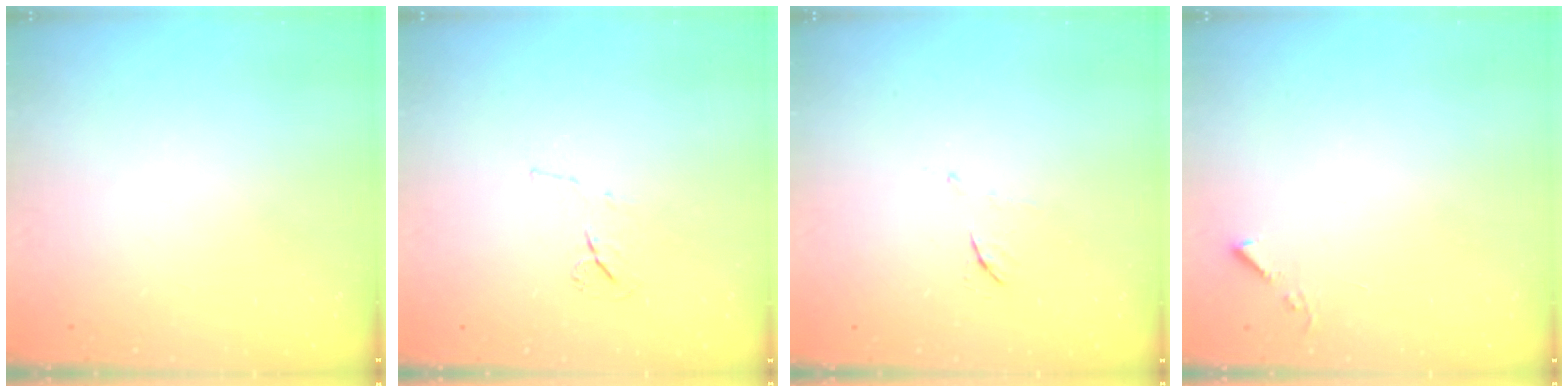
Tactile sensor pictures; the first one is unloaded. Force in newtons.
{"total": 4.7, "press": 4.6, "slide": 0.8}
{"total": 5.5, "press": 5.4, "slide": 0.7}
{"total": 3.2, "press": 3.2, "slide": 0.5}